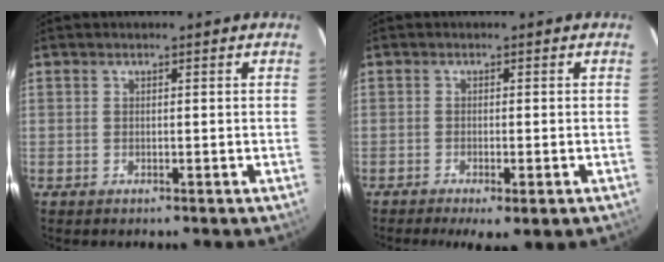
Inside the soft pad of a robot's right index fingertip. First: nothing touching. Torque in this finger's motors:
{"motor_torque": [1.13, -1.01, 0.45, 0.10]}